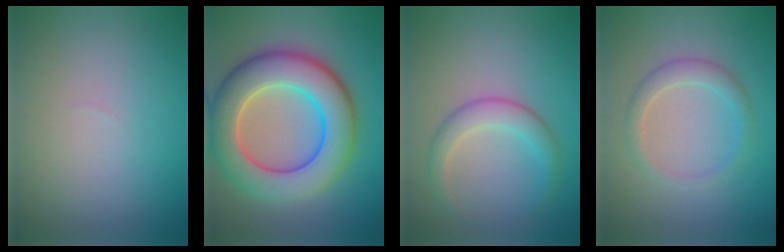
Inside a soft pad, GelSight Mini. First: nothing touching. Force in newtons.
{"total": 10.1, "press": 10.1, "slide": 0.4}
{"total": 2.7, "press": 2.7, "slide": 0.2}
{"total": 2.2, "press": 2.2, "slide": 0.1}